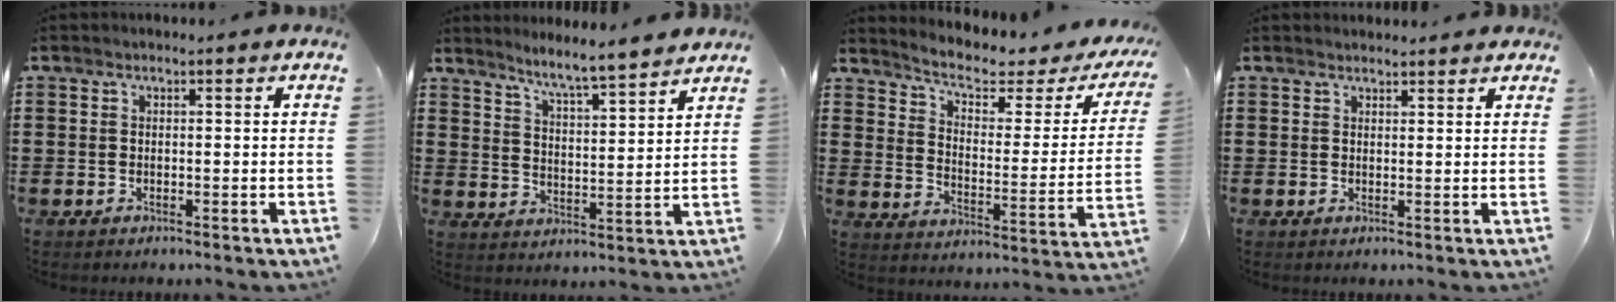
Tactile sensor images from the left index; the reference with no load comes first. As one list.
[{"total": 5.5, "force": [5.1, -0.6, 1.8], "torque": [-0.057, -0.037, 0.085]}, {"total": 4.2, "force": [2.7, 1.2, 3.0], "torque": [-0.066, -0.022, 0.033]}, {"total": 1.6, "force": [1.6, 0.3, 0.1], "torque": [-0.006, 0.002, 0.031]}]